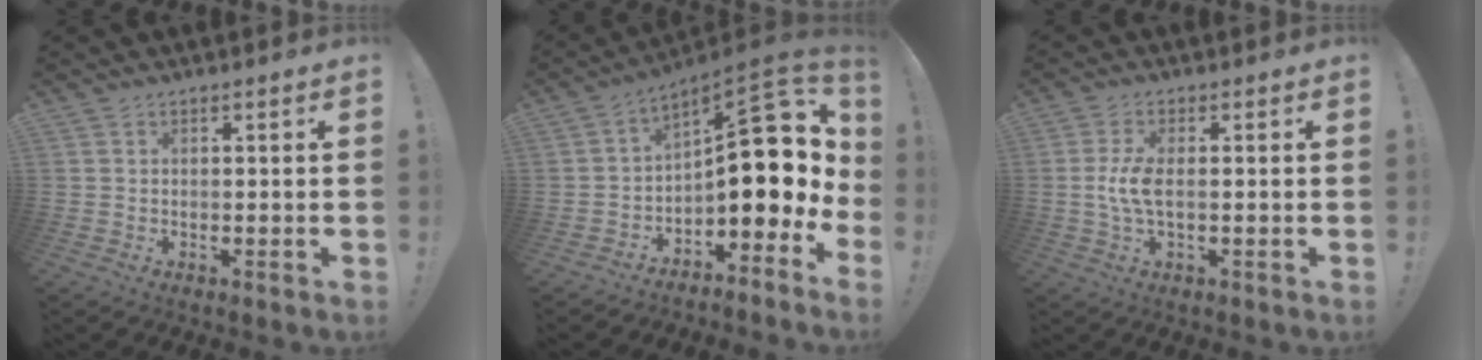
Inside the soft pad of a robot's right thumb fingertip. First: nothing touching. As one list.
[{"total": 18.2, "force": [3.2, 8.1, 16.0], "torque": [-0.206, -0.030, 0.057]}, {"total": 6.4, "force": [-0.6, 2.5, 5.9], "torque": [-0.121, -0.004, -0.010]}]